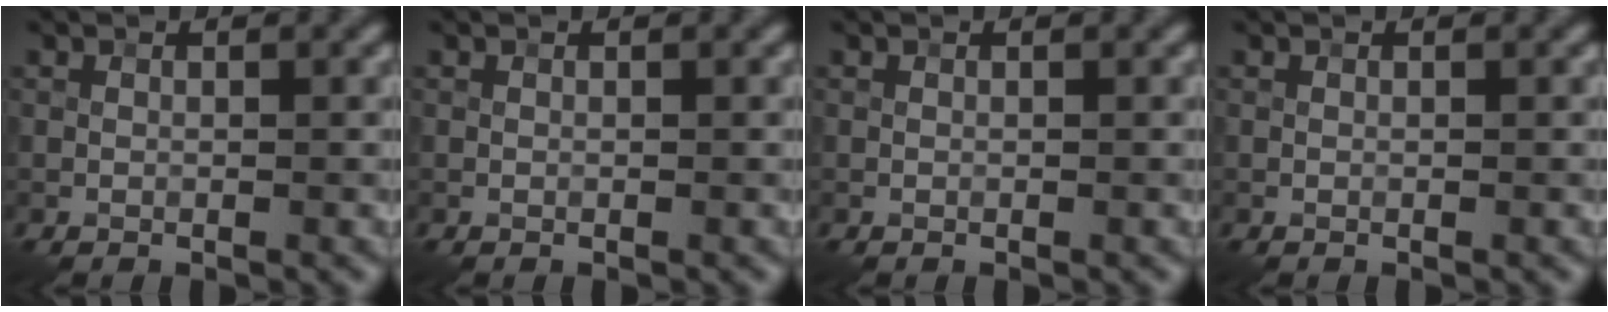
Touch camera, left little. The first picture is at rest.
{"total": 0.0}
{"total": 0.0}
{"total": 0.0}